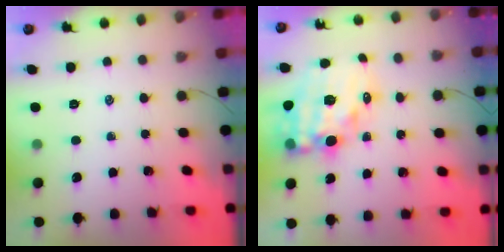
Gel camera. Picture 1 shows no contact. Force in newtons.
{"total": 16.0, "press": 15.4, "slide": 4.1}